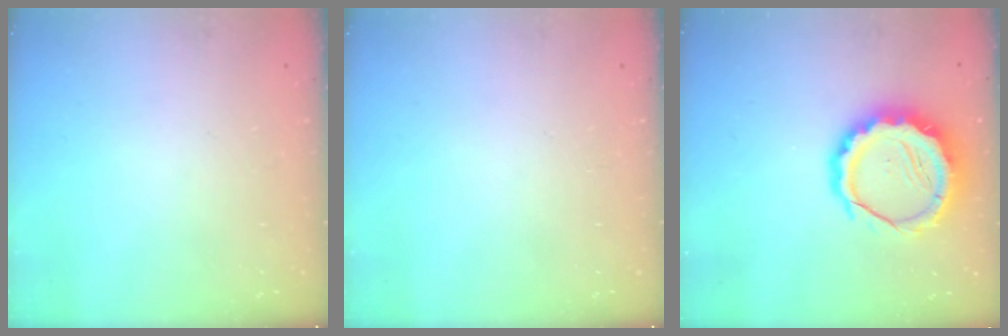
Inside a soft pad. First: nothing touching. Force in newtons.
{"total": 0.0}
{"total": 13.5, "press": 13.1, "slide": 3.3}